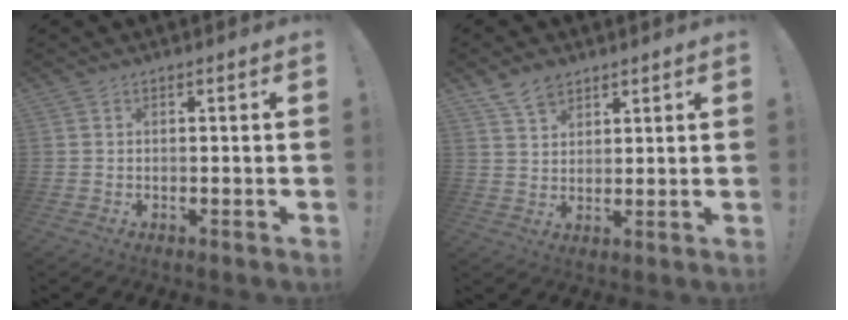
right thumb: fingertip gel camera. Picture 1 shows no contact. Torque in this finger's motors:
{"motor_torque": [0.01, 0.05, 0.22, 0.19, 0.00]}